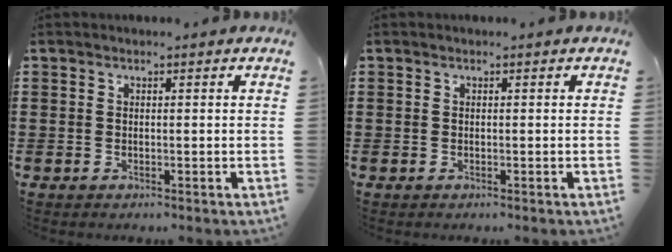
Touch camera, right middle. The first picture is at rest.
{"total": 0.0}